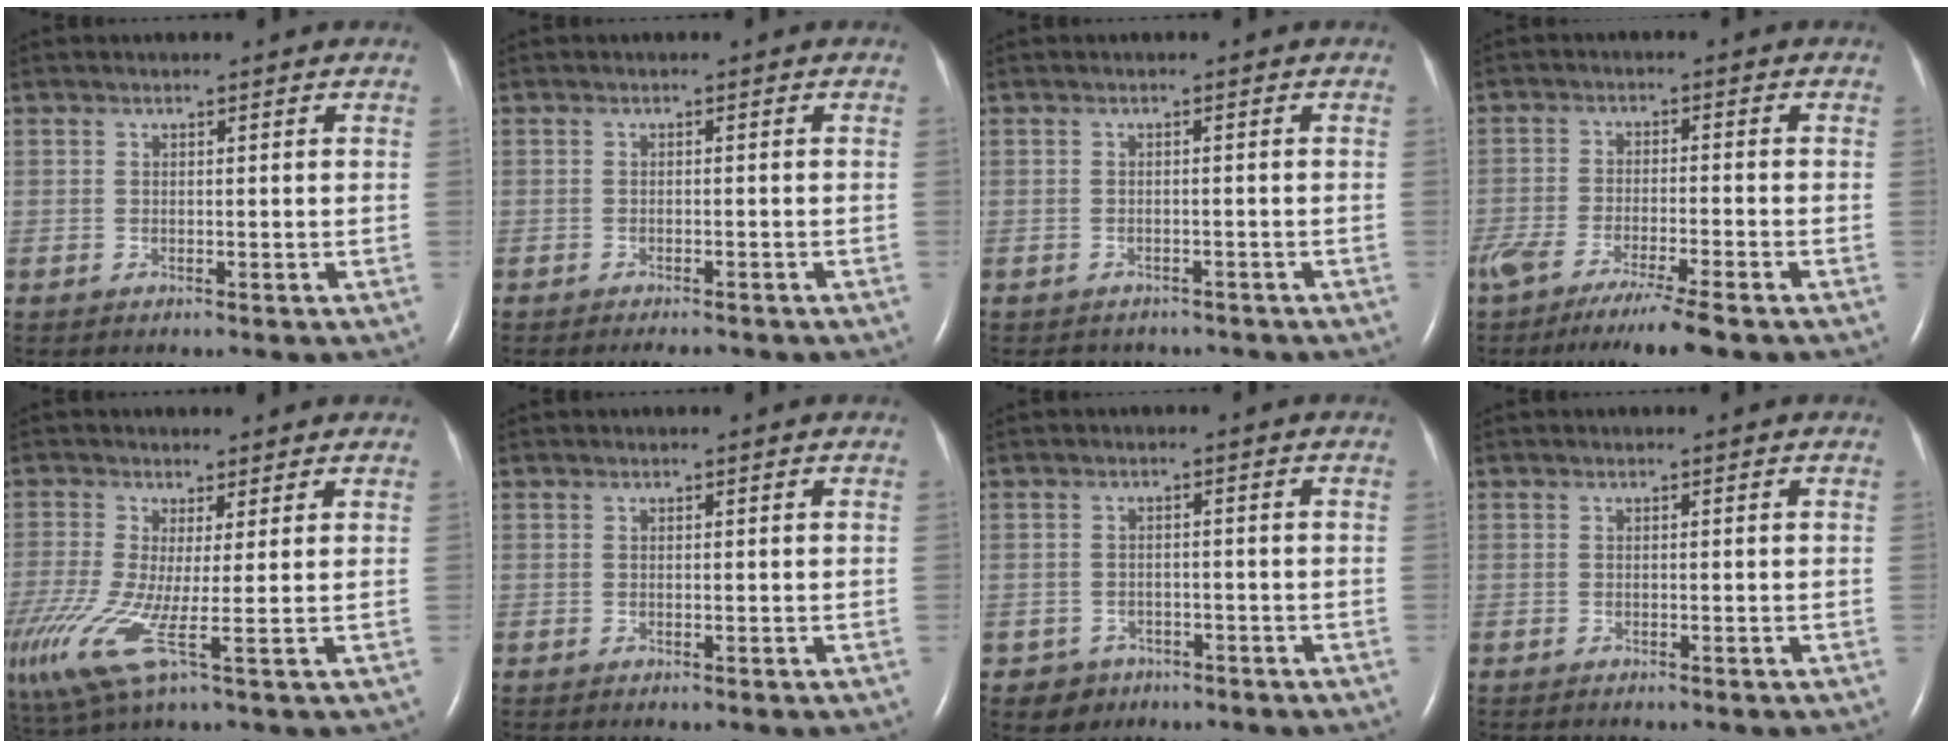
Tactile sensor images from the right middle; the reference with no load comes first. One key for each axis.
{"total": 2.1, "fx": -1.9, "fy": 0.5, "fz": 0.9, "tx": -0.014, "ty": -0.004, "tz": -0.021}
{"total": 4.1, "fx": -3.6, "fy": 1.9, "fz": 0.3, "tx": -0.006, "ty": 0.003, "tz": -0.041}
{"total": 9.6, "fx": -7.2, "fy": 0.0, "fz": 6.3, "tx": -0.104, "ty": -0.025, "tz": -0.118}
{"total": 11.5, "fx": -3.1, "fy": 1.8, "fz": 10.9, "tx": -0.263, "ty": -0.028, "tz": -0.053}
{"total": 0.0}
{"total": 3.3, "fx": -2.1, "fy": 2.5, "fz": -0.3, "tx": 0.001, "ty": 0.010, "tz": -0.032}
{"total": 0.7, "fx": -0.6, "fy": 0.1, "fz": 0.3, "tx": -0.007, "ty": -0.001, "tz": -0.008}